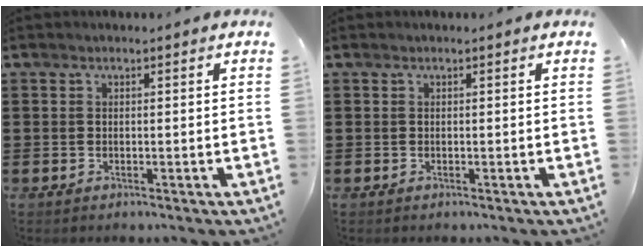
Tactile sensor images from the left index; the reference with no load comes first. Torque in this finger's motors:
{"motor_torque": [0.00, 0.00, 0.00, 0.00]}